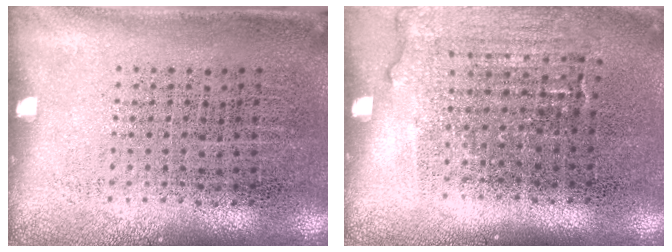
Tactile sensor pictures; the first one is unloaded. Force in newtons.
{"total": 1.1, "press": 1.1, "slide": 0.4}